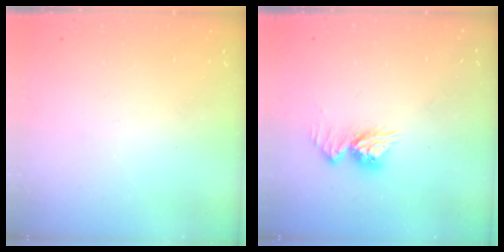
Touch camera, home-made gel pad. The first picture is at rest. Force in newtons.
{"total": 9.7, "press": 9.7, "slide": 0.9}